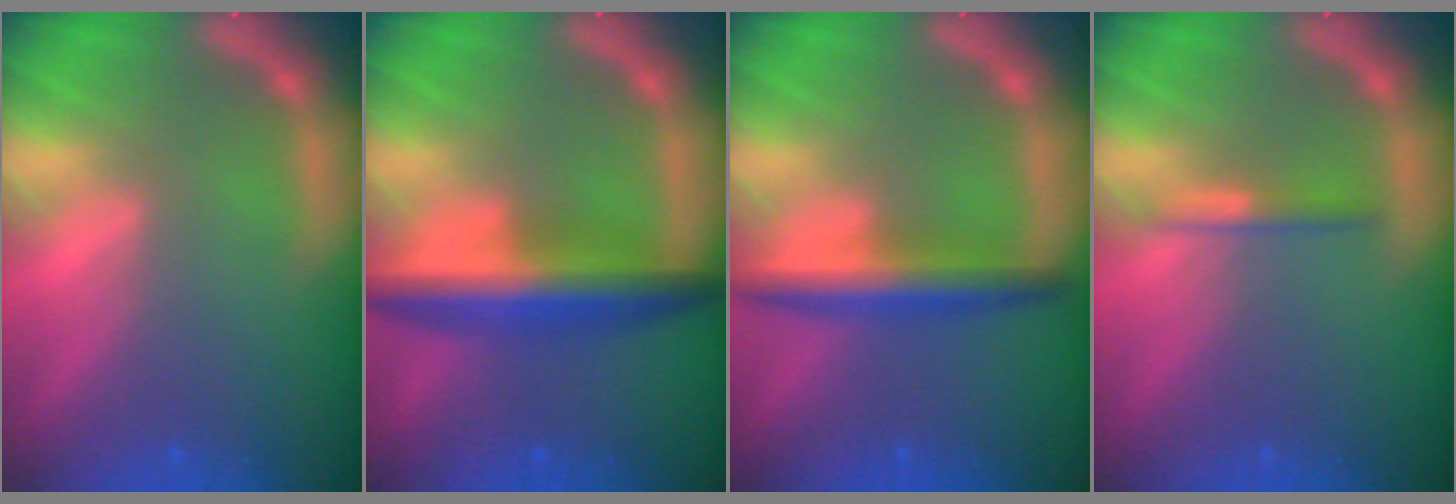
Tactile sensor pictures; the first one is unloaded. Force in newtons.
{"total": 6.5}
{"total": 4.5}
{"total": 1.4}